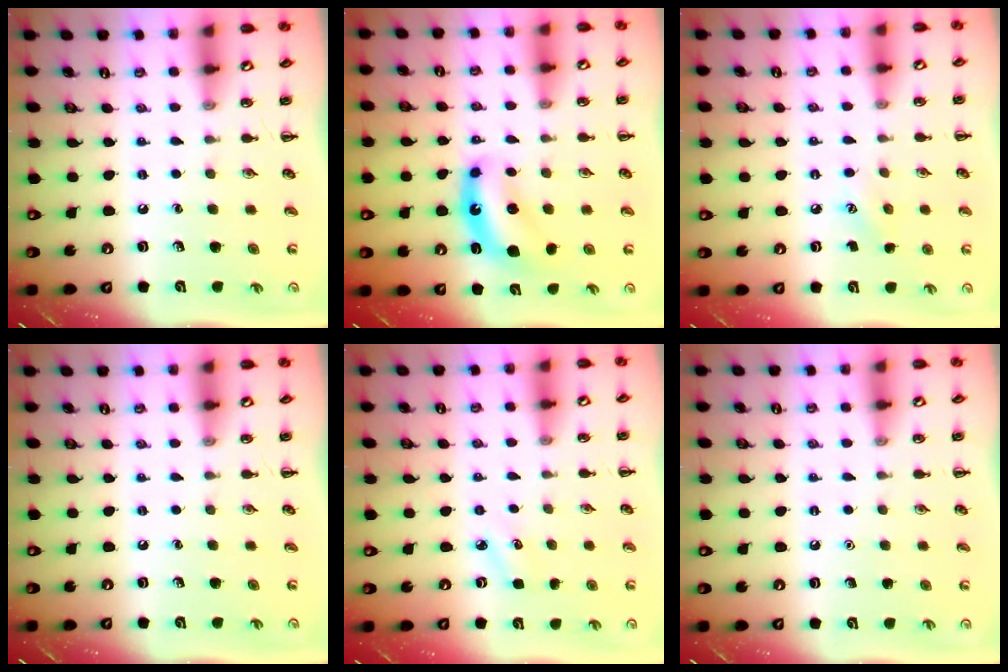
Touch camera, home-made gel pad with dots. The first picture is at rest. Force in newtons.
{"total": 7.8, "press": 7.7, "slide": 1.4}
{"total": 5.2, "press": 5.0, "slide": 1.4}
{"total": 0.0}
{"total": 3.8, "press": 3.6, "slide": 1.2}
{"total": 1.6, "press": 1.6, "slide": 0.1}